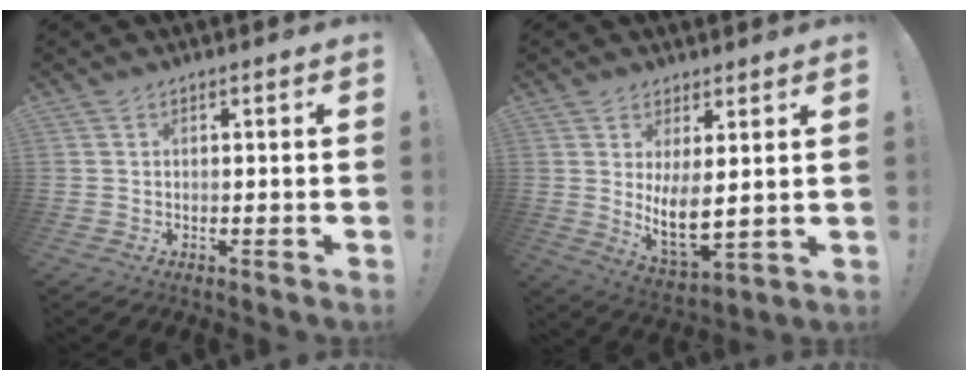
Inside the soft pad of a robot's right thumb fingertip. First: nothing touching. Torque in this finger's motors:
{"motor_torque": [0.11, 0.69, 1.05, 0.07, 0.09]}